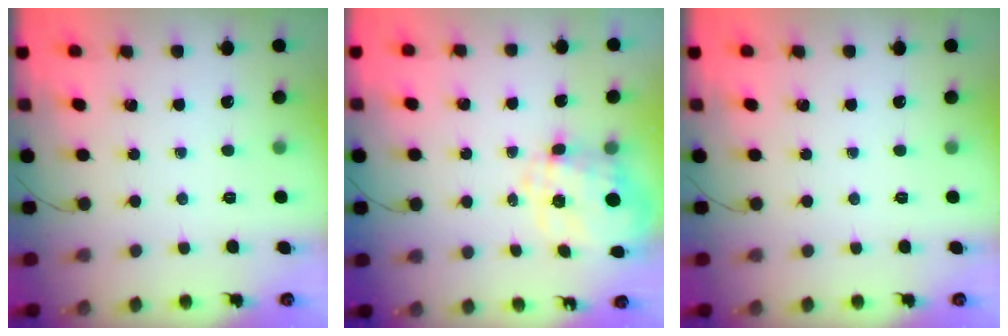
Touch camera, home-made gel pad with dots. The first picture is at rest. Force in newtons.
{"total": 10.8, "press": 10.7, "slide": 1.2}
{"total": 0.0}